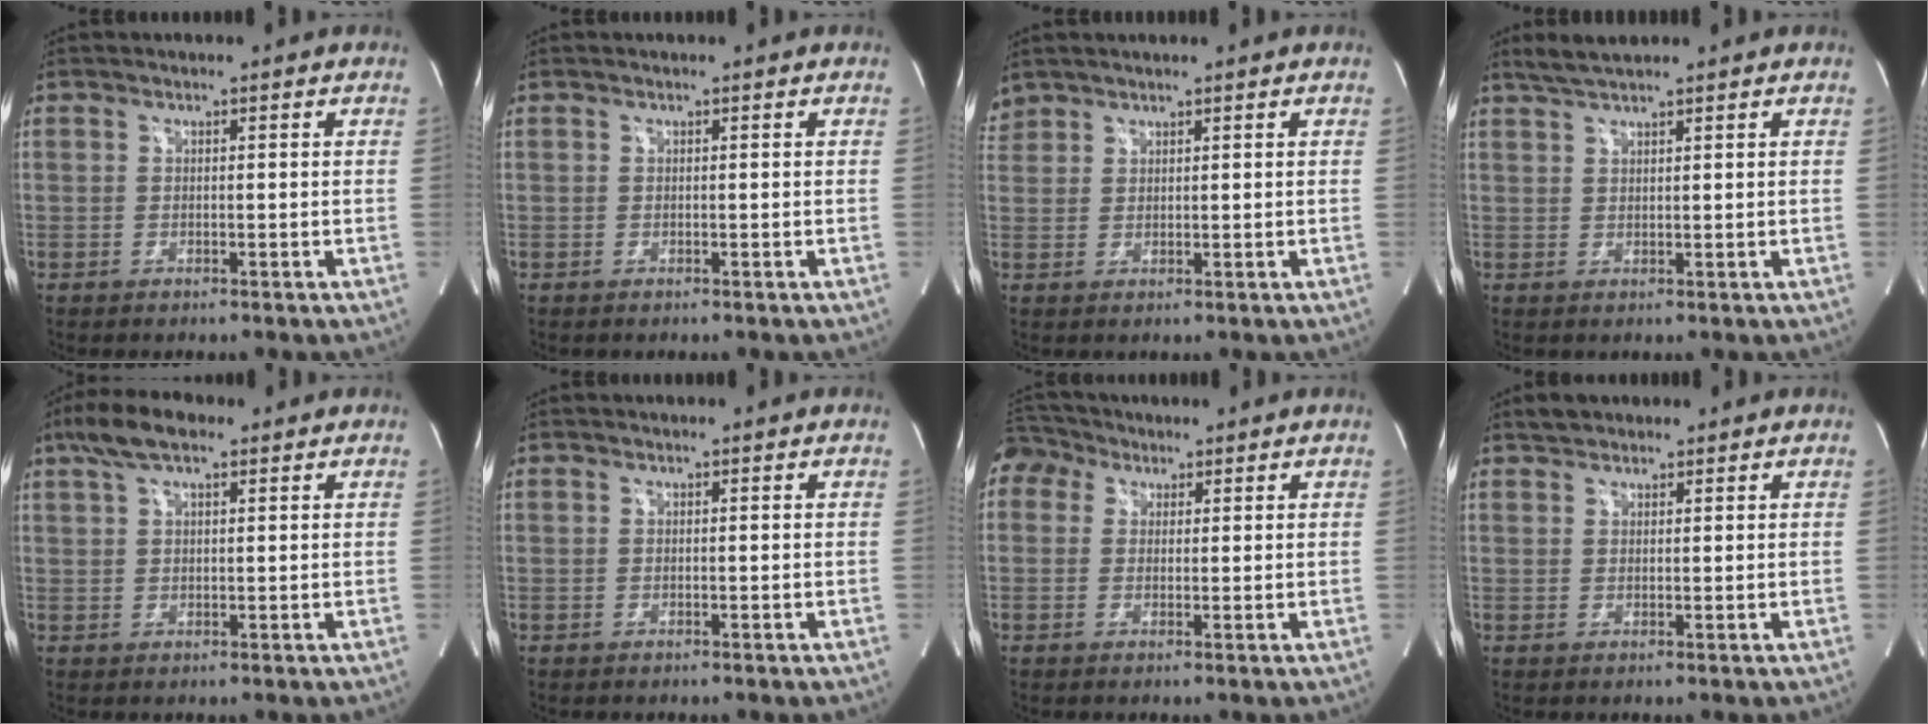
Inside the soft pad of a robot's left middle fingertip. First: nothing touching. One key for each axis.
{"total": 0.0}
{"total": 2.4, "fx": 2.1, "fy": 1.0, "fz": -0.1, "tx": 0.000, "ty": 0.013, "tz": 0.043}
{"total": 3.3, "fx": 2.9, "fy": 0.1, "fz": 1.5, "tx": -0.038, "ty": 0.011, "tz": 0.058}
{"total": 6.5, "fx": 4.2, "fy": 2.0, "fz": 4.5, "tx": -0.097, "ty": 0.025, "tz": 0.076}
{"total": 0.0}
{"total": 5.1, "fx": 3.0, "fy": 4.0, "fz": 1.2, "tx": -0.035, "ty": 0.036, "tz": 0.062}
{"total": 2.2, "fx": 1.9, "fy": 1.2, "fz": 0.5, "tx": -0.014, "ty": 0.013, "tz": 0.030}